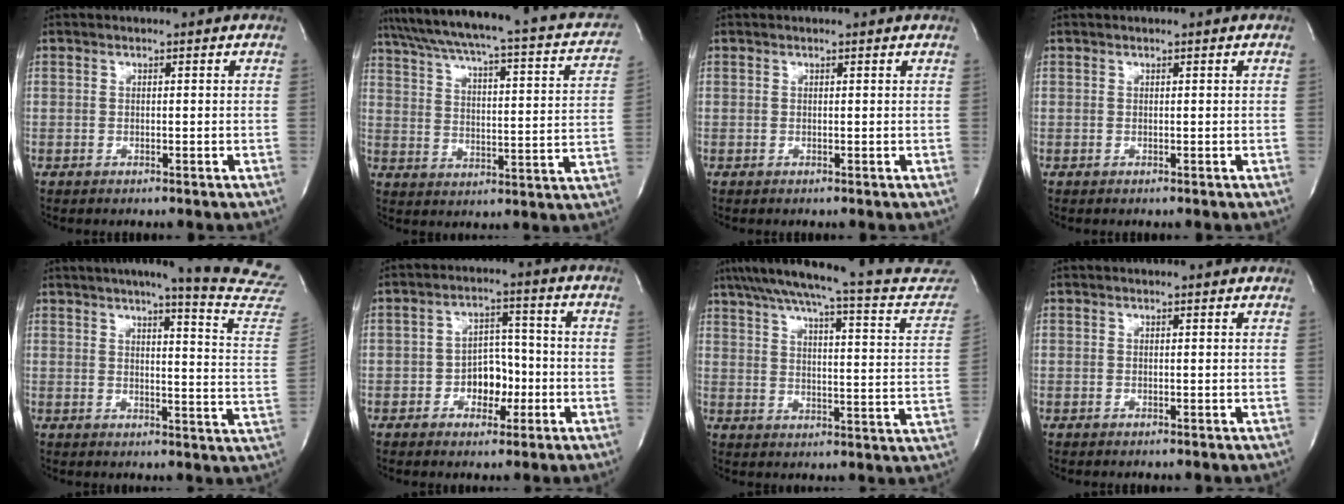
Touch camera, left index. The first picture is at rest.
{"total": 25.5, "force": [20.4, 4.9, 14.5], "torque": [-0.219, 0.000, 0.253]}
{"total": 0.7, "force": [0.6, 0.0, 0.3], "torque": [-0.009, 0.003, 0.006]}
{"total": 0.0}
{"total": 19.4, "force": [17.4, -1.2, 8.6], "torque": [-0.113, -0.093, 0.192]}
{"total": 5.9, "force": [-2.0, 3.8, 4.1], "torque": [-0.061, 0.014, -0.032]}
{"total": 24.7, "force": [22.4, 2.1, 10.2], "torque": [-0.151, -0.043, 0.274]}
{"total": 1.0, "force": [0.9, 0.0, 0.4], "torque": [-0.013, 0.005, 0.008]}